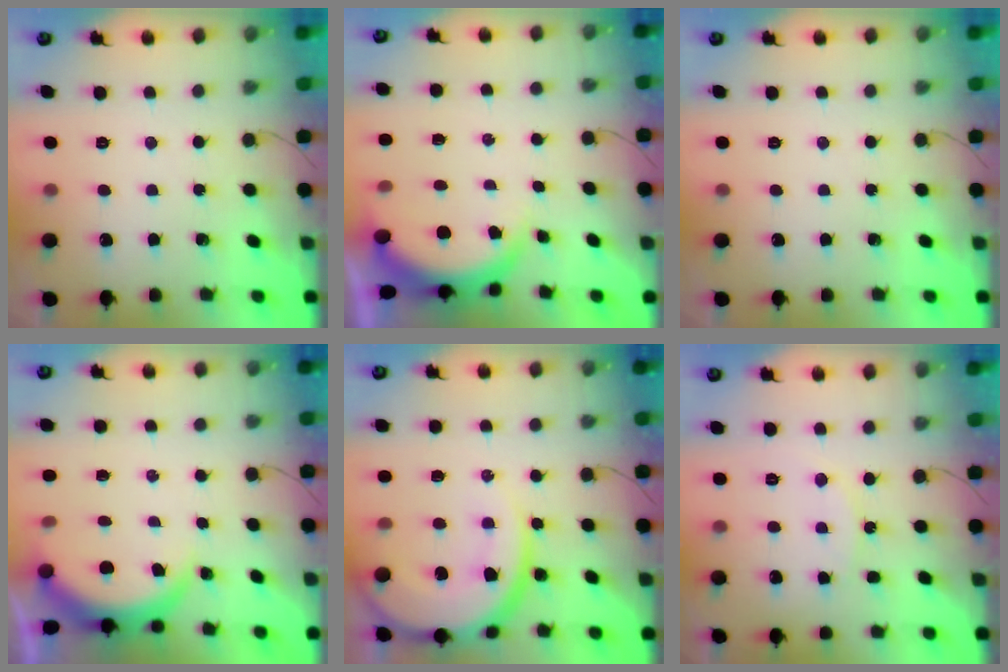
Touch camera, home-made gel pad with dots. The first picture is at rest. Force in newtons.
{"total": 4.7, "press": 4.7, "slide": 0.7}
{"total": 0.0}
{"total": 4.0, "press": 4.0, "slide": 0.4}
{"total": 16.6, "press": 16.3, "slide": 2.8}
{"total": 9.2, "press": 9.2, "slide": 0.4}